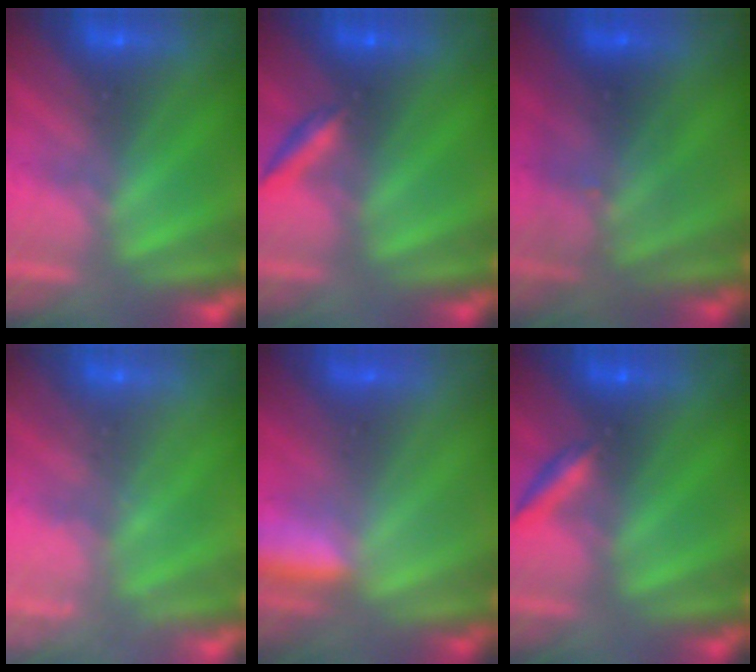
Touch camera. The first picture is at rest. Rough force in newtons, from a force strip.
{"total": 2.1}
{"total": 2.8}
{"total": 2.4}
{"total": 3.2}
{"total": 2.1}